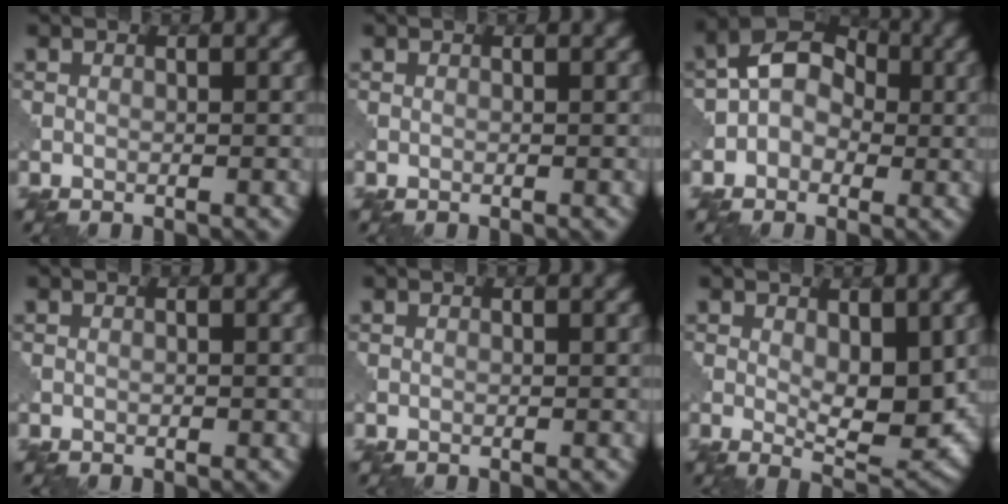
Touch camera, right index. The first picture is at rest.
{"total": 0.0}
{"total": 5.0, "force": [-0.2, 3.8, 3.3], "torque": [-0.033, 0.020, -0.014]}
{"total": 0.0}
{"total": 0.0}
{"total": 5.2, "force": [0.4, 2.2, 4.7], "torque": [-0.075, -0.012, 0.010]}